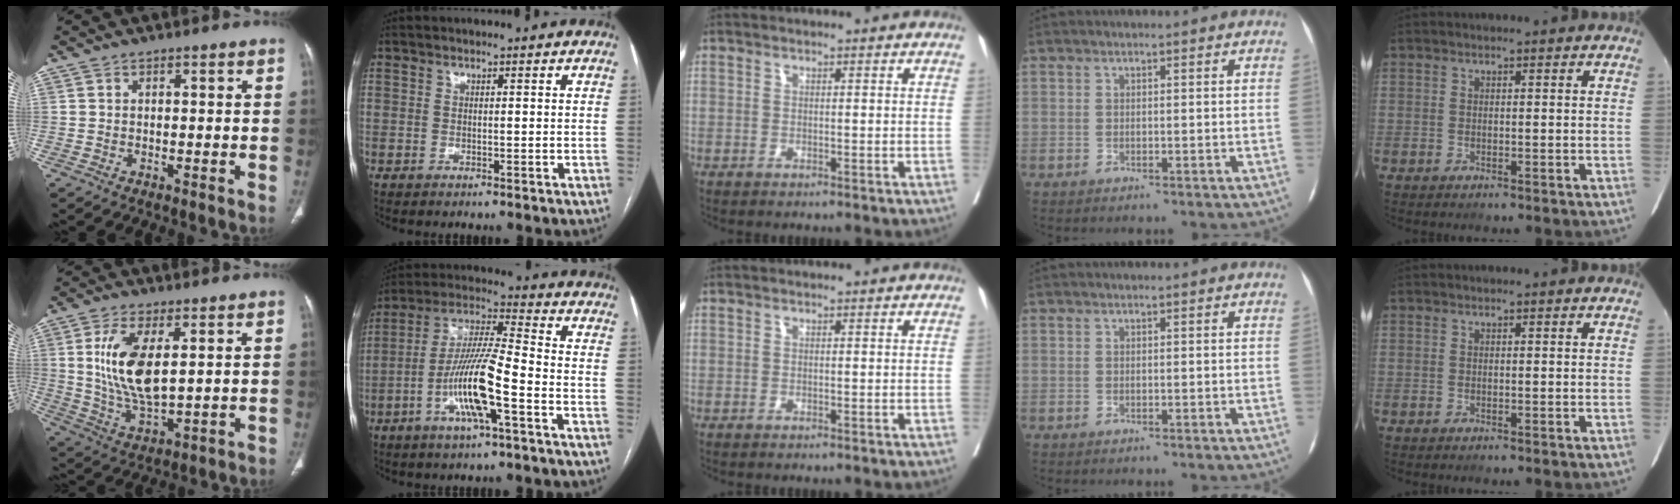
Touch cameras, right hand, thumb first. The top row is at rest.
{"thumb": {"total": 12.2, "force": [2.6, 5.3, 10.7], "torque": [-0.213, -0.023, 0.057]}, "index": {"total": 12.9, "force": [-4.6, 1.1, 12.0], "torque": [-0.237, 0.003, -0.088]}}